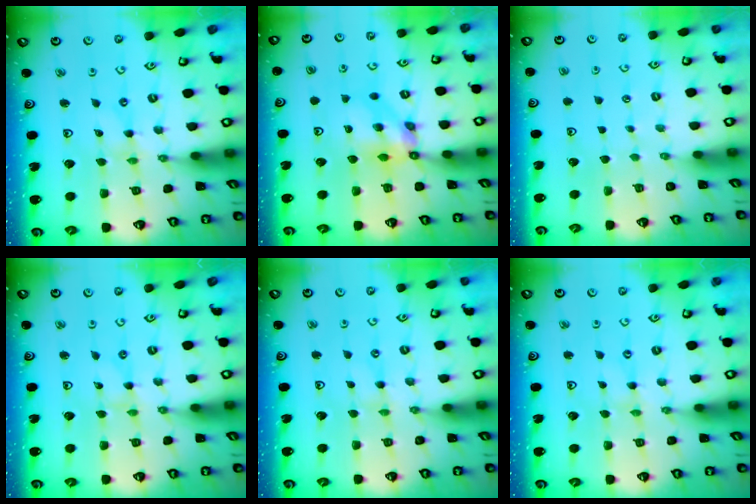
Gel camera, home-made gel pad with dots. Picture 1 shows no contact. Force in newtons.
{"total": 6.6, "press": 6.6, "slide": 0.3}
{"total": 0.6, "press": 0.6, "slide": 0.1}
{"total": 0.0}
{"total": 1.4, "press": 1.3, "slide": 0.4}
{"total": 0.0}